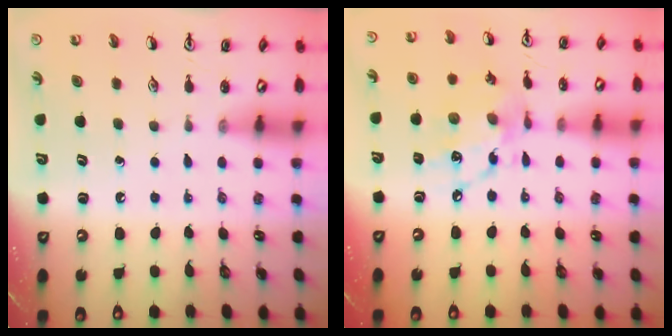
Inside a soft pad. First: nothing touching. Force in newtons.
{"total": 12.6, "press": 12.6, "slide": 0.8}